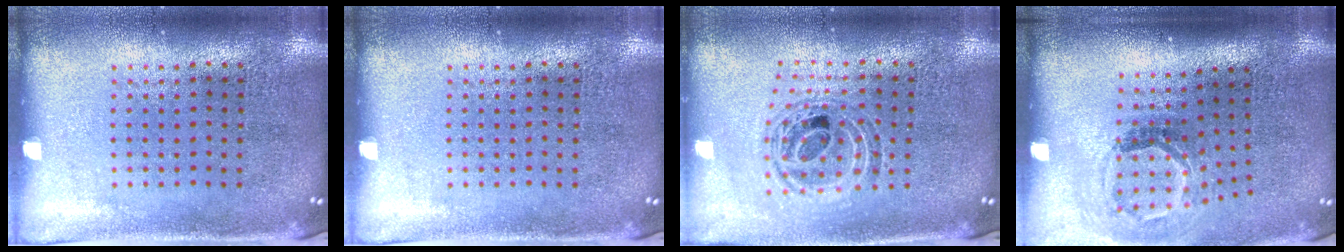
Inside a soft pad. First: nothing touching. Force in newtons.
{"total": 0.0}
{"total": 0.8, "press": 0.8, "slide": 0.2}
{"total": 1.8, "press": 1.2, "slide": 1.4}